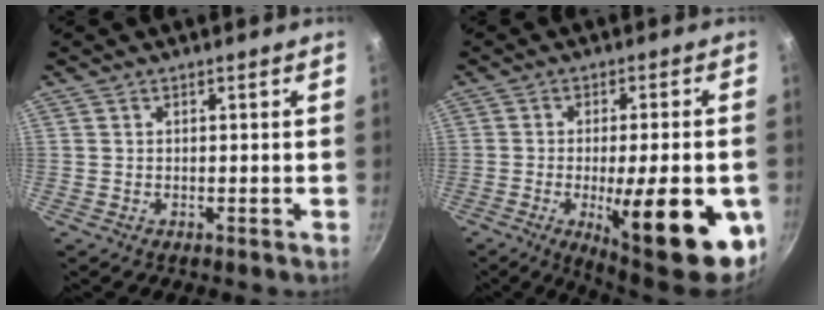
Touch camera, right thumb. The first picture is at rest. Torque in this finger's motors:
{"motor_torque": [0.22, 1.01, 1.93, -0.67, 0.16]}